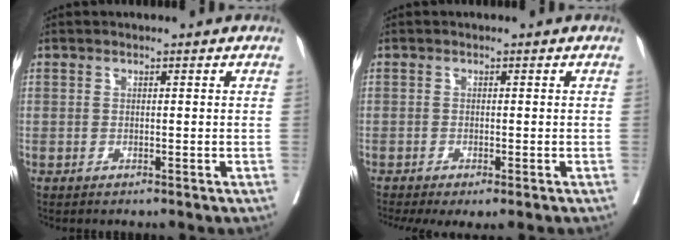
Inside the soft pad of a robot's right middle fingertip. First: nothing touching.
{"total": 5.1, "force": [-3.9, 1.1, 3.2], "torque": [-0.042, -0.015, -0.063]}